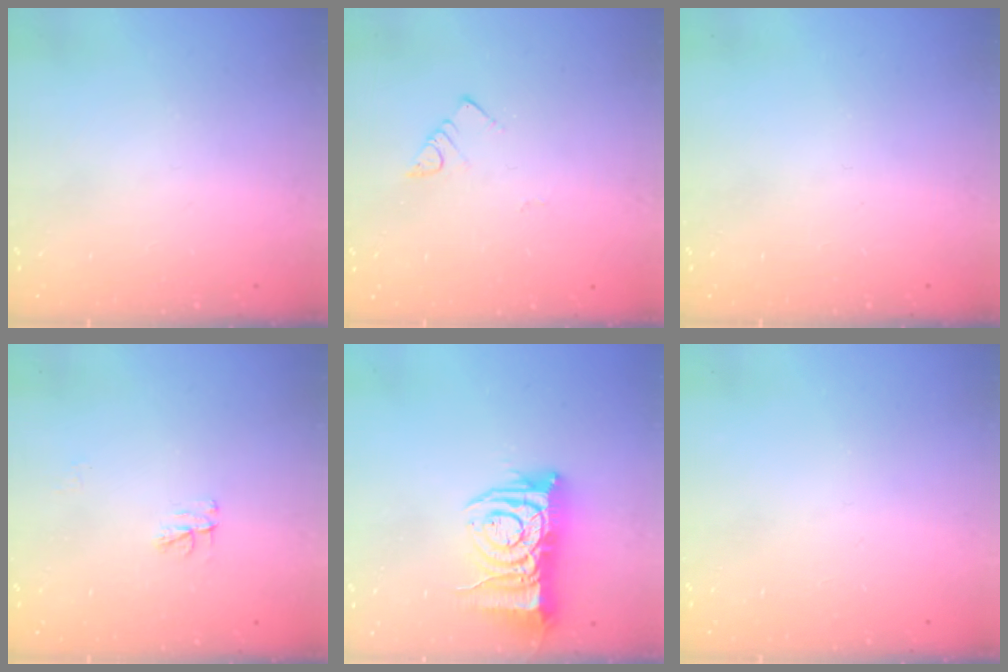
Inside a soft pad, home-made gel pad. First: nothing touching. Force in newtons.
{"total": 3.0, "press": 3.0, "slide": 0.2}
{"total": 0.0}
{"total": 3.9, "press": 3.9, "slide": 0.2}
{"total": 11.3, "press": 11.2, "slide": 1.4}
{"total": 0.0}